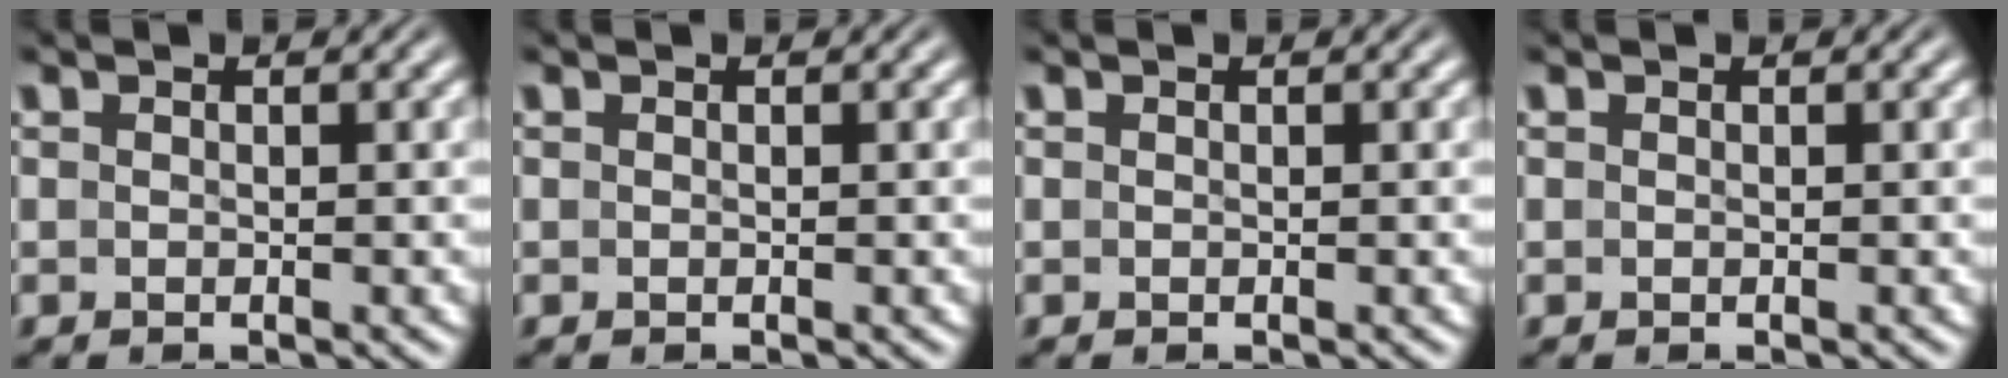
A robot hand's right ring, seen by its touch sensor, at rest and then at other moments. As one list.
[{"total": 0.0}, {"total": 0.0}, {"total": 0.0}]